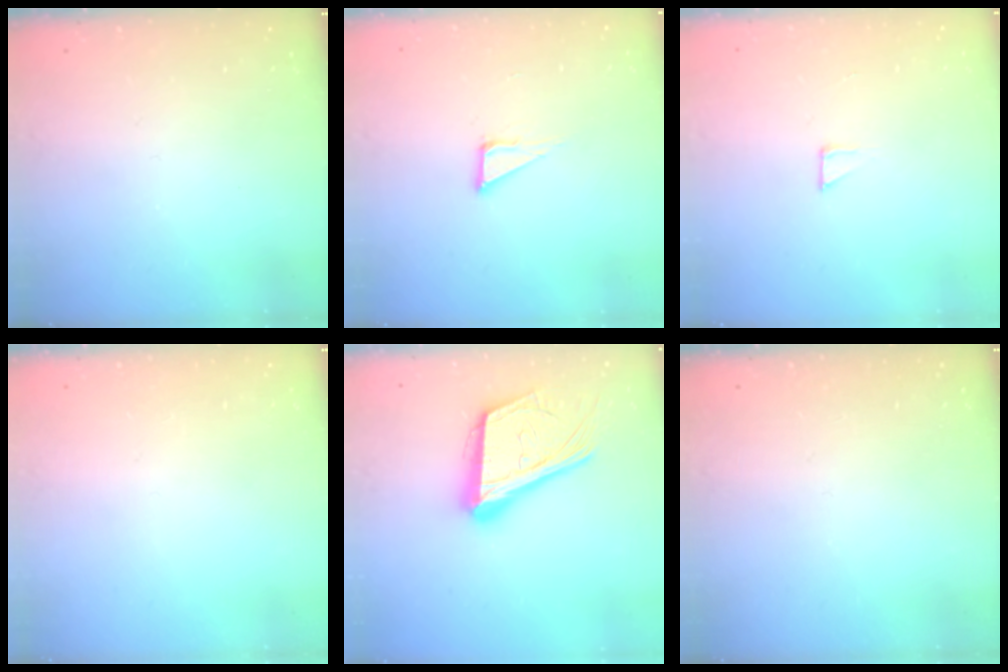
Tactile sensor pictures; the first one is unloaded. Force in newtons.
{"total": 6.4, "press": 6.4, "slide": 0.4}
{"total": 2.3, "press": 2.3, "slide": 0.2}
{"total": 0.0}
{"total": 23.2, "press": 22.7, "slide": 5.0}
{"total": 0.0}